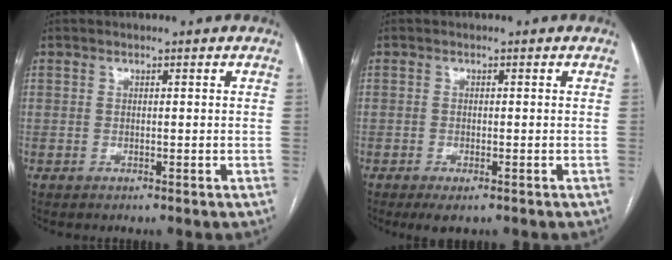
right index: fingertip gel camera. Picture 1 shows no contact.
{"total": 2.6, "force": [-1.6, 0.9, 1.8], "torque": [-0.026, -0.005, -0.021]}